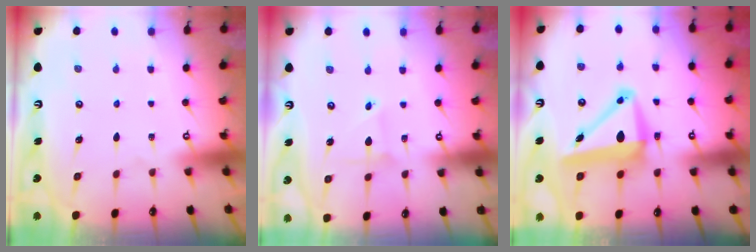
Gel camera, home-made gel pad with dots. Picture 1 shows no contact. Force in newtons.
{"total": 2.2, "press": 2.2, "slide": 0.1}
{"total": 11.4, "press": 11.2, "slide": 2.1}